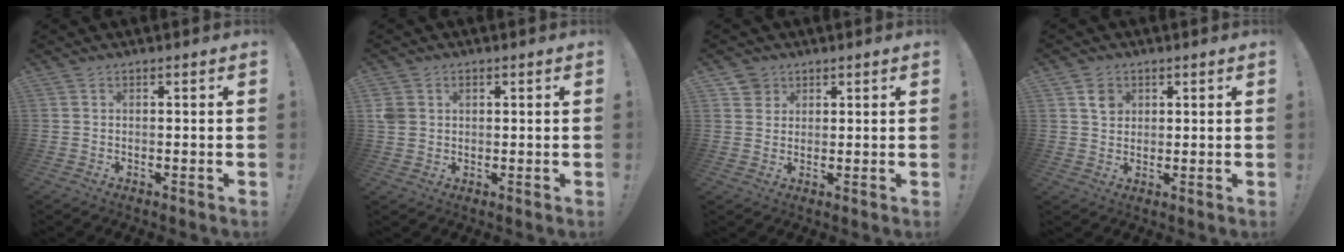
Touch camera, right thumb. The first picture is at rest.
{"total": 3.5, "force": [0.9, 2.9, 1.6], "torque": [-0.024, -0.004, 0.014]}
{"total": 3.7, "force": [2.2, 2.9, 0.2], "torque": [-0.002, -0.010, 0.041]}
{"total": 4.2, "force": [1.9, 3.7, 0.7], "torque": [0.010, -0.009, 0.031]}